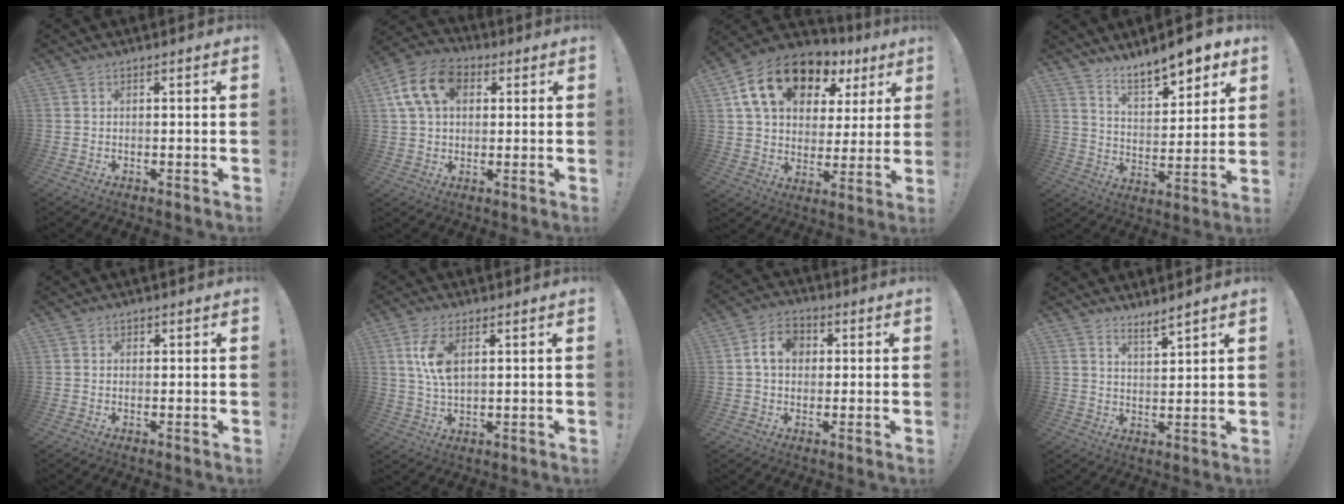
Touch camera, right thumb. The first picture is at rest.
{"total": 14.0, "force": [4.4, 9.9, 8.9], "torque": [-0.153, 0.003, 0.088]}
{"total": 19.2, "force": [10.2, 11.9, 11.0], "torque": [-0.185, -0.036, 0.187]}
{"total": 10.6, "force": [9.1, 3.2, 4.5], "torque": [-0.068, -0.072, 0.162]}
{"total": 0.6, "force": [0.3, 0.5, 0.0], "torque": [0.004, -0.001, 0.005]}
{"total": 7.8, "force": [2.6, 3.5, 6.5], "torque": [-0.129, -0.006, 0.043]}
{"total": 8.3, "force": [1.5, 6.3, 5.1], "torque": [-0.076, 0.013, 0.028]}
{"total": 4.5, "force": [4.1, 0.3, 1.8], "torque": [-0.026, -0.032, 0.070]}